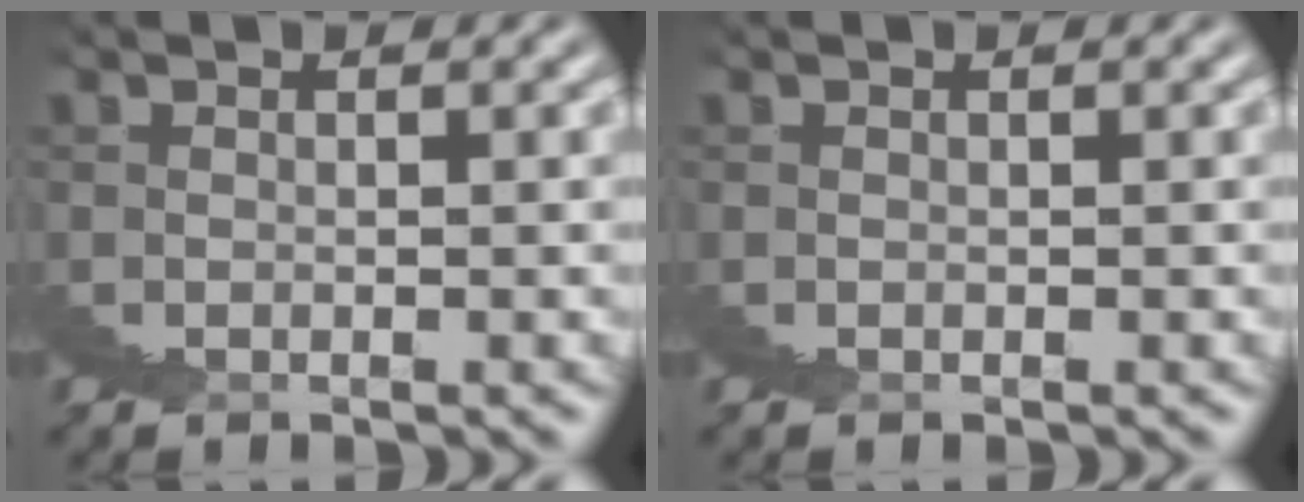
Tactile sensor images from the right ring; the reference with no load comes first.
{"total": 0.0}